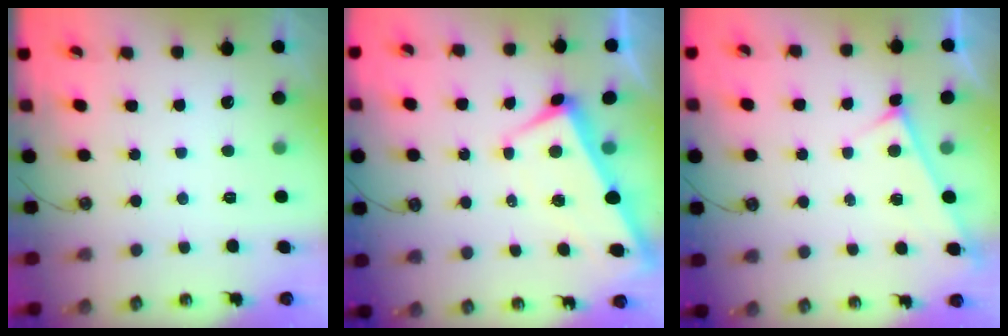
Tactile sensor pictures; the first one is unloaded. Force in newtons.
{"total": 1.6, "press": 1.4, "slide": 0.8}
{"total": 5.8, "press": 5.8, "slide": 0.2}